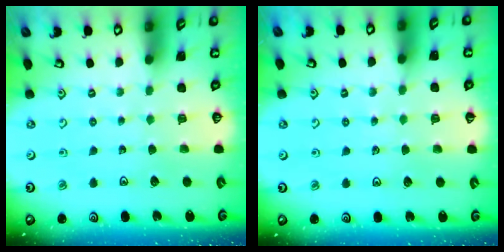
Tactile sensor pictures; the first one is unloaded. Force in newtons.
{"total": 2.7, "press": 2.7, "slide": 0.2}